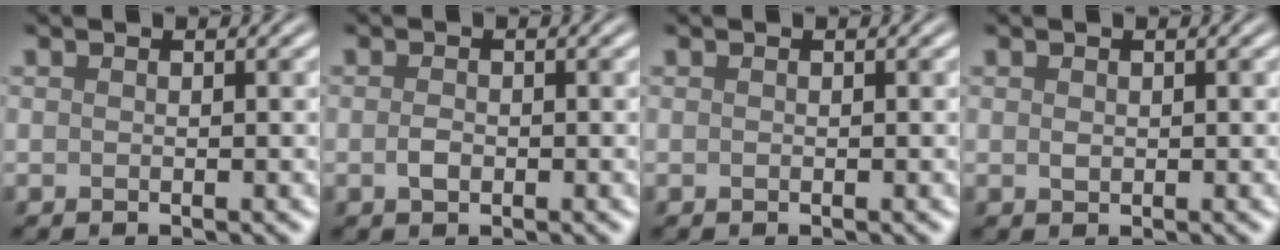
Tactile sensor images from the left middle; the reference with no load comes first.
{"total": 1.2, "force": [-0.3, 0.7, 0.9], "torque": [-0.018, -0.001, -0.007]}
{"total": 0.0}
{"total": 0.7, "force": [0.1, 0.5, 0.4], "torque": [-0.009, -0.001, 0.002]}